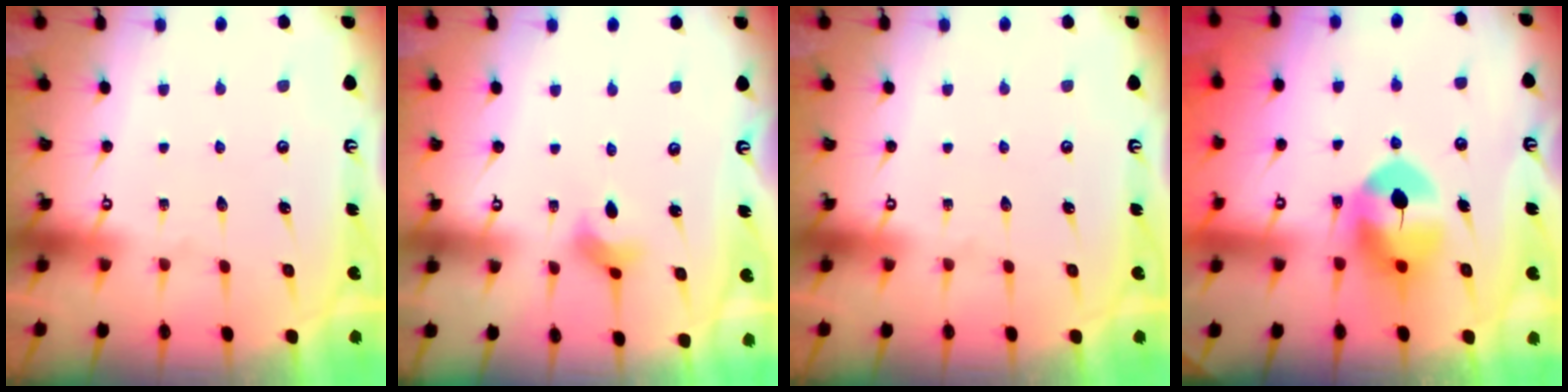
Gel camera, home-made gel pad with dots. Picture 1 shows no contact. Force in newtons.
{"total": 3.0, "press": 3.0, "slide": 0.6}
{"total": 0.0}
{"total": 8.8, "press": 8.7, "slide": 1.2}